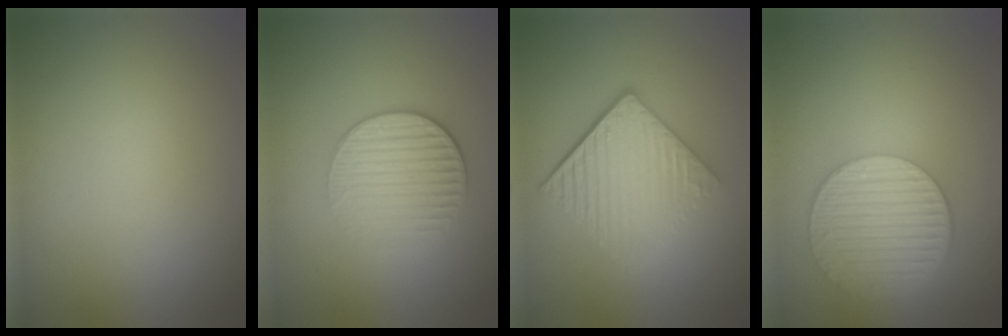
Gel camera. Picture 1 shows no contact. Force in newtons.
{"total": 3.1, "press": 2.7, "slide": 1.4}
{"total": 5.6, "press": 3.9, "slide": 3.9}
{"total": 6.2, "press": 4.6, "slide": 4.2}